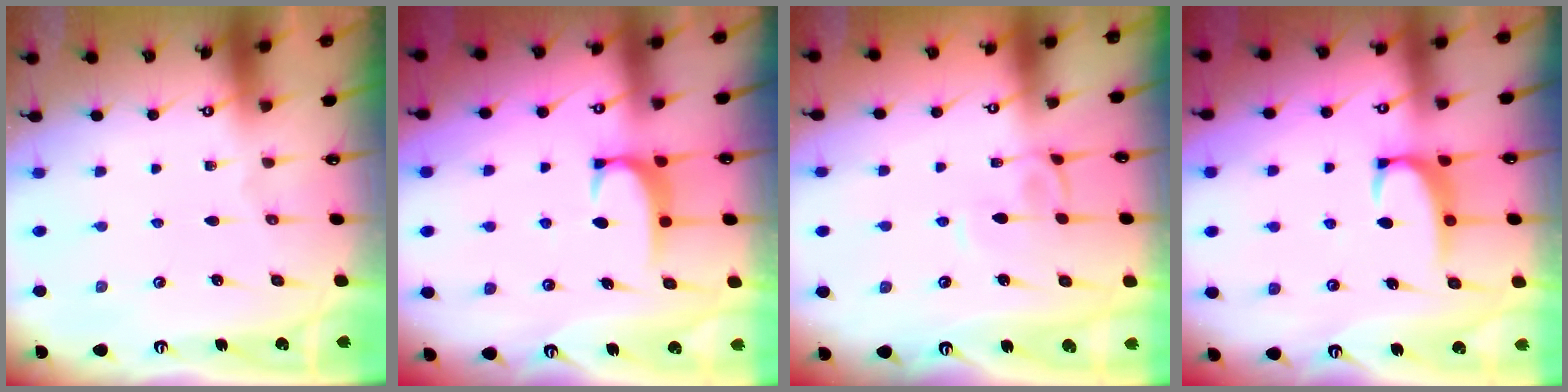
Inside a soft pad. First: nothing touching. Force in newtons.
{"total": 1.8, "press": 1.7, "slide": 0.5}
{"total": 3.4, "press": 3.4, "slide": 0.1}
{"total": 2.3, "press": 2.2, "slide": 0.6}